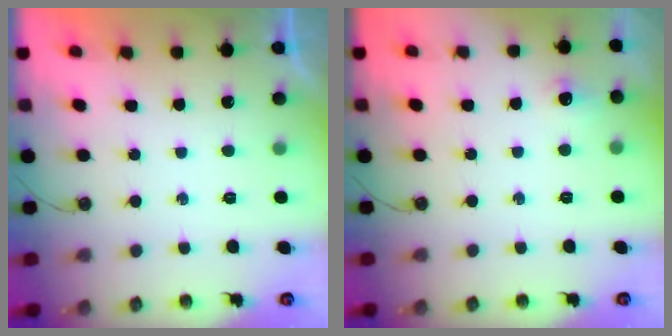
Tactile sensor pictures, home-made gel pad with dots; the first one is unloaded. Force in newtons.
{"total": 5.9, "press": 5.9, "slide": 0.8}